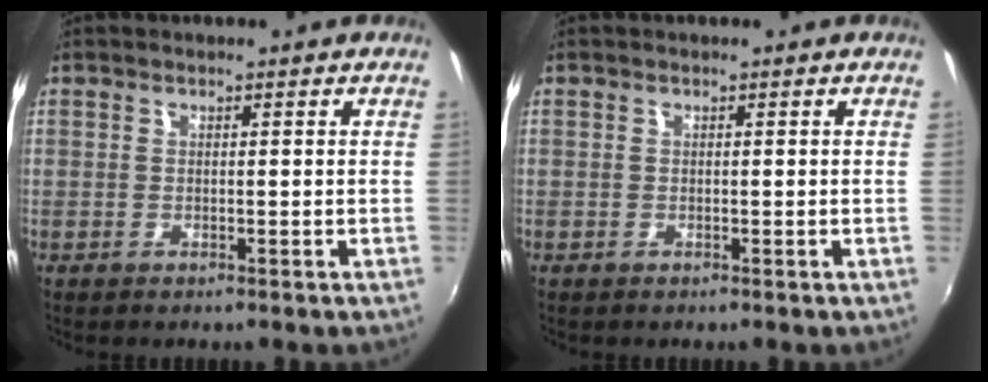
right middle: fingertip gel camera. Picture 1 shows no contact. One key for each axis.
{"total": 0.0}